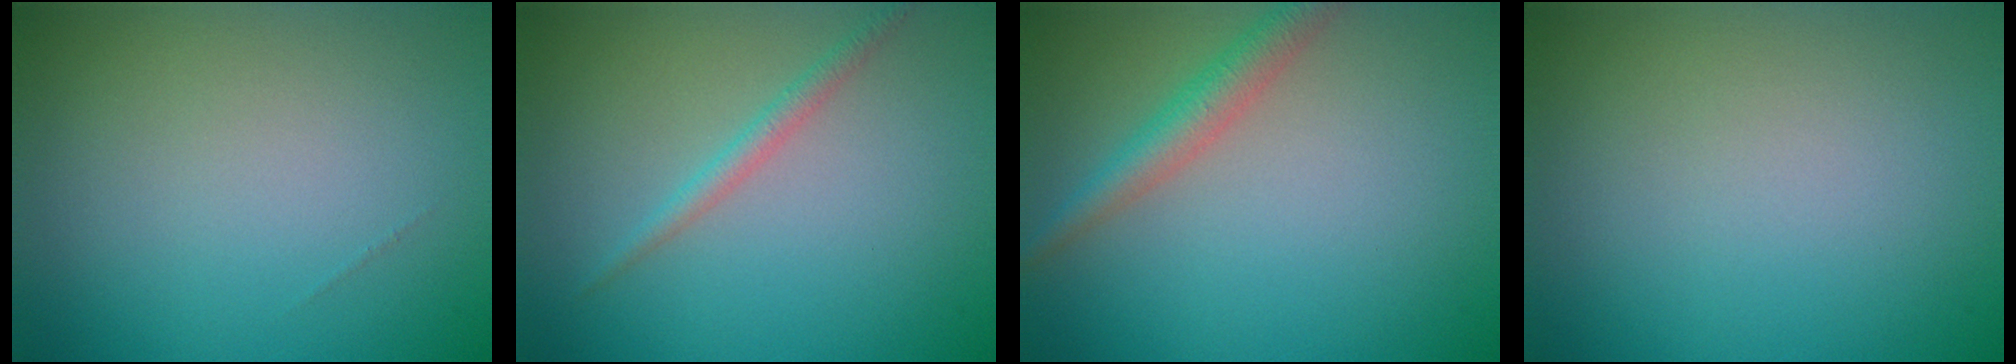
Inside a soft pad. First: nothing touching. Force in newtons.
{"total": 1.5, "press": 1.5, "slide": 0.0}
{"total": 2.8, "press": 2.8, "slide": 0.2}
{"total": 0.0}